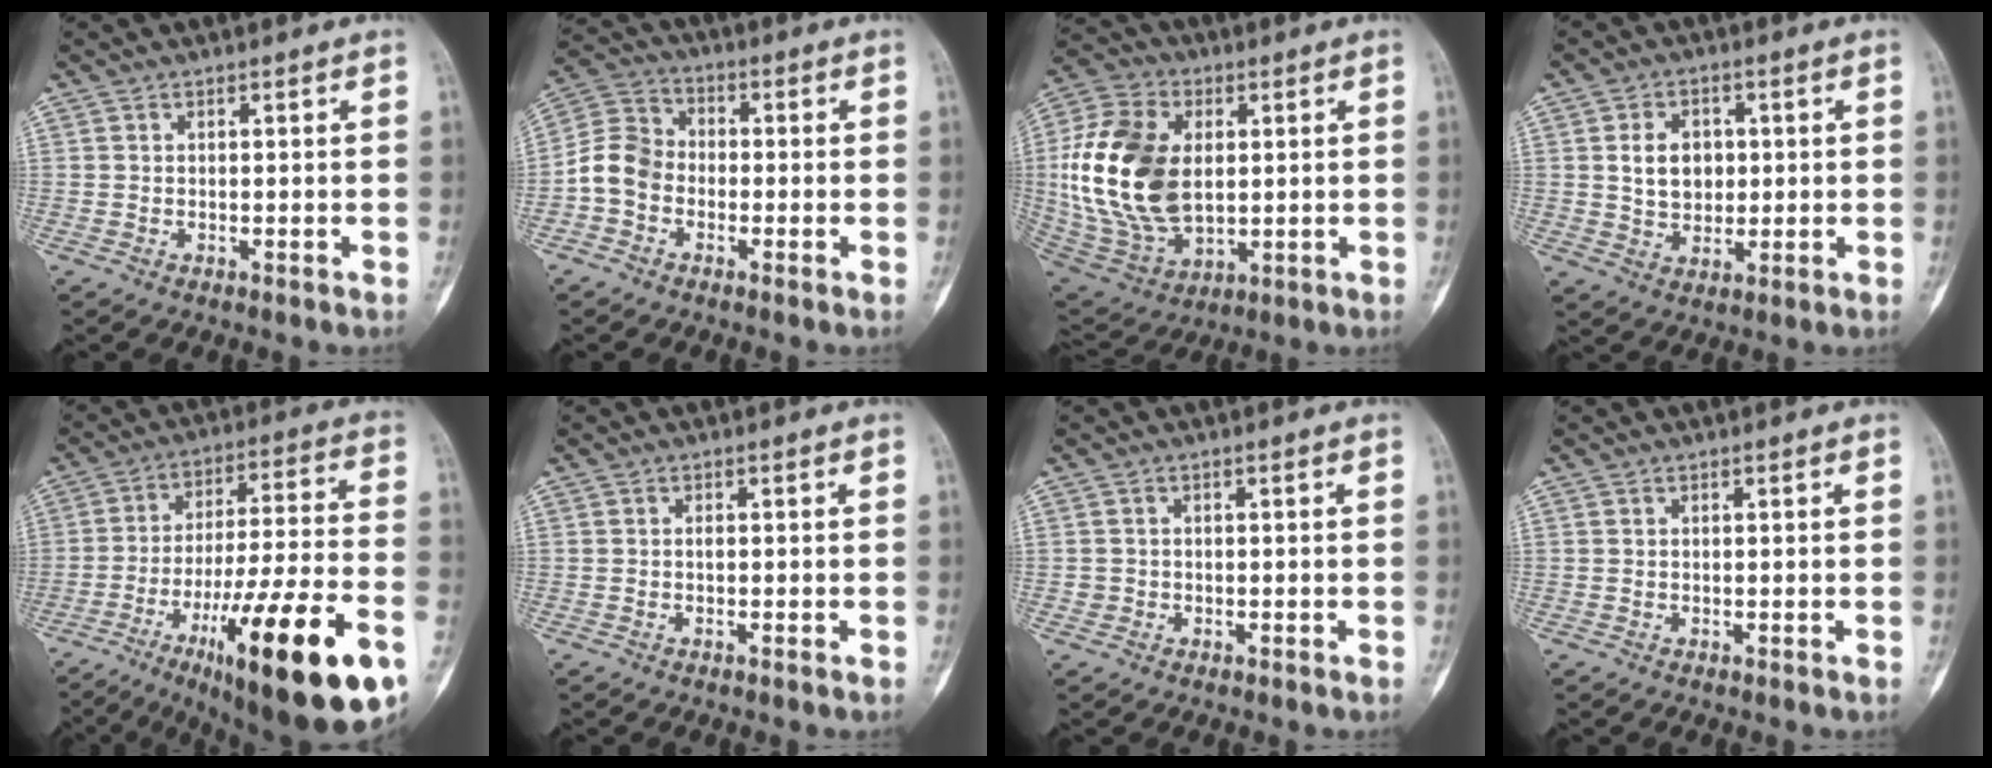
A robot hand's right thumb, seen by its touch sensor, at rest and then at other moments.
{"total": 7.6, "force": [-2.0, 6.3, 3.9], "torque": [-0.063, 0.028, -0.052]}
{"total": 22.1, "force": [2.1, 14.3, 16.8], "torque": [-0.337, -0.010, 0.049]}
{"total": 7.4, "force": [1.2, 5.5, 4.8], "torque": [-0.051, -0.006, 0.023]}
{"total": 27.2, "force": [-13.0, 5.4, 23.3], "torque": [-0.333, 0.045, -0.198]}
{"total": 0.5, "force": [-0.2, 0.2, 0.5], "torque": [-0.009, 0.000, -0.005]}
{"total": 1.0, "force": [-0.3, 0.9, 0.1], "torque": [0.004, 0.005, -0.007]}
{"total": 0.0}